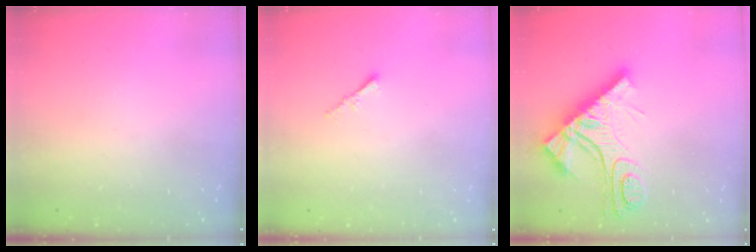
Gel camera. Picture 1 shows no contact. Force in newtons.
{"total": 1.0, "press": 1.0, "slide": 0.4}
{"total": 14.4, "press": 14.3, "slide": 1.5}